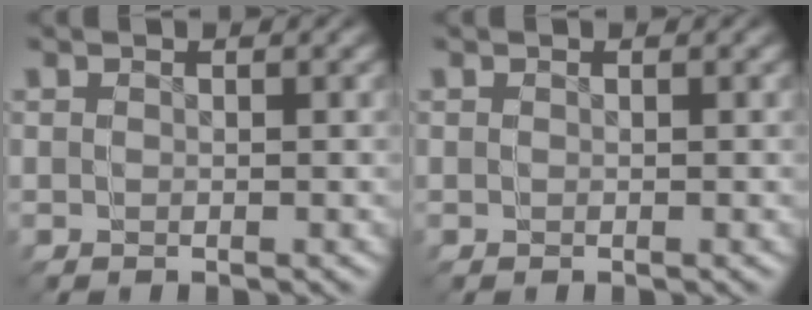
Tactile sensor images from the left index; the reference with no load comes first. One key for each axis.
{"total": 0.0}